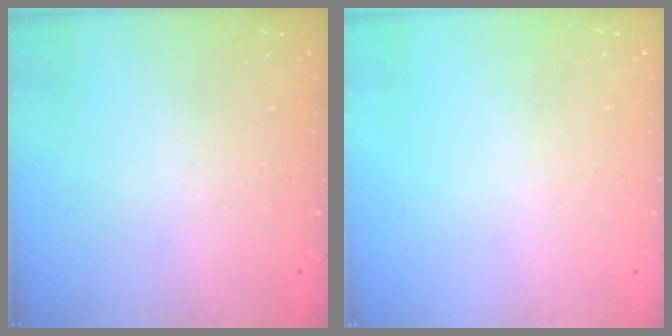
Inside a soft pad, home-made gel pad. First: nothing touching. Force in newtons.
{"total": 0.0}